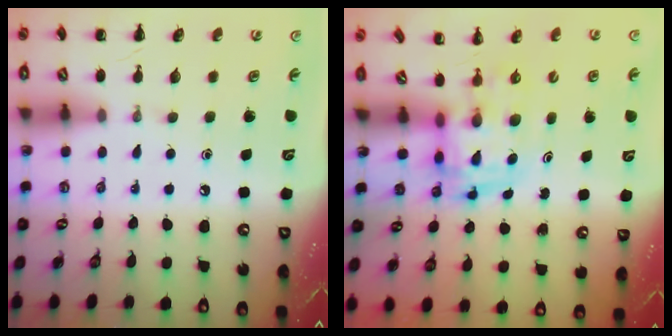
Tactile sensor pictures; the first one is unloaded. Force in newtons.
{"total": 3.6, "press": 3.5, "slide": 0.6}